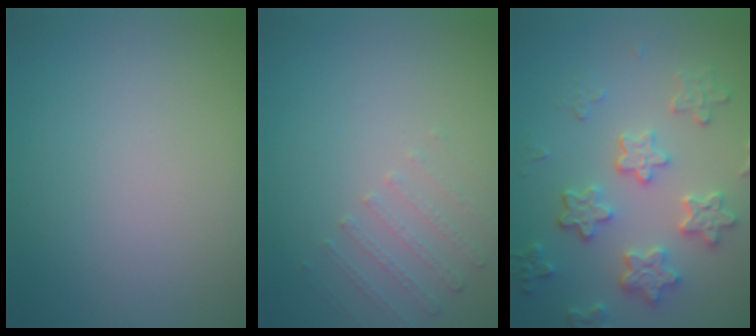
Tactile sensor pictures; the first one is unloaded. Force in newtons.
{"total": 1.3, "press": 0.9, "slide": 1.0}
{"total": 4.7, "press": 4.1, "slide": 2.3}